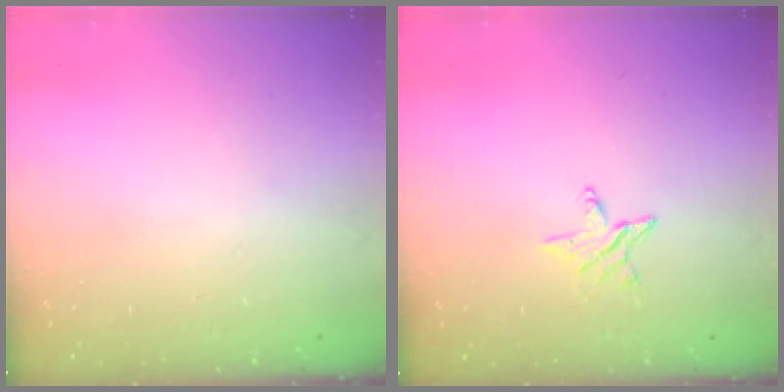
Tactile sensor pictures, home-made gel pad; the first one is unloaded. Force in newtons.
{"total": 3.8, "press": 3.8, "slide": 0.3}